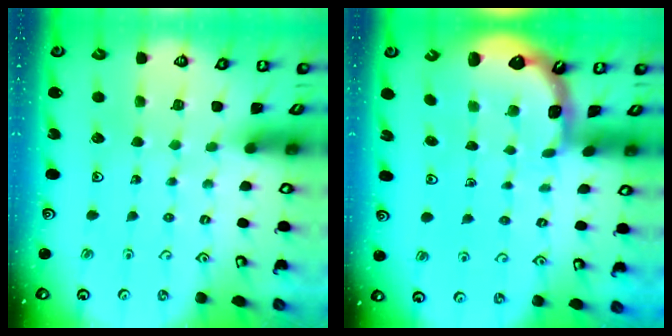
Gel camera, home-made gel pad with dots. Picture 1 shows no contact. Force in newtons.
{"total": 1.3, "press": 1.3, "slide": 0.1}